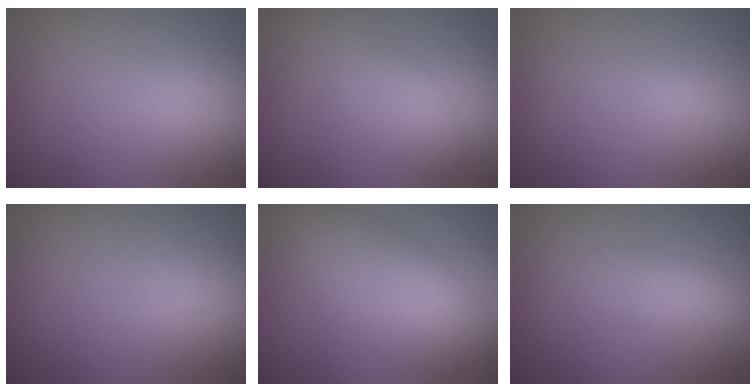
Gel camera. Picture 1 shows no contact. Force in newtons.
{"total": 2.1, "press": 2.1, "slide": 0.1}
{"total": 0.6, "press": 0.6, "slide": 0.0}
{"total": 0.0}
{"total": 6.6, "press": 6.6, "slide": 0.5}
{"total": 2.1, "press": 2.1, "slide": 0.1}